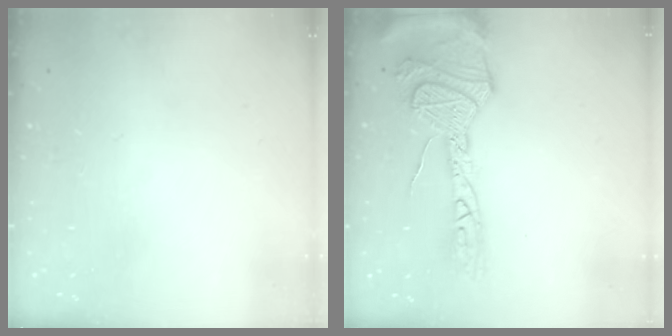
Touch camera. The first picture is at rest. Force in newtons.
{"total": 19.8, "press": 19.7, "slide": 1.9}